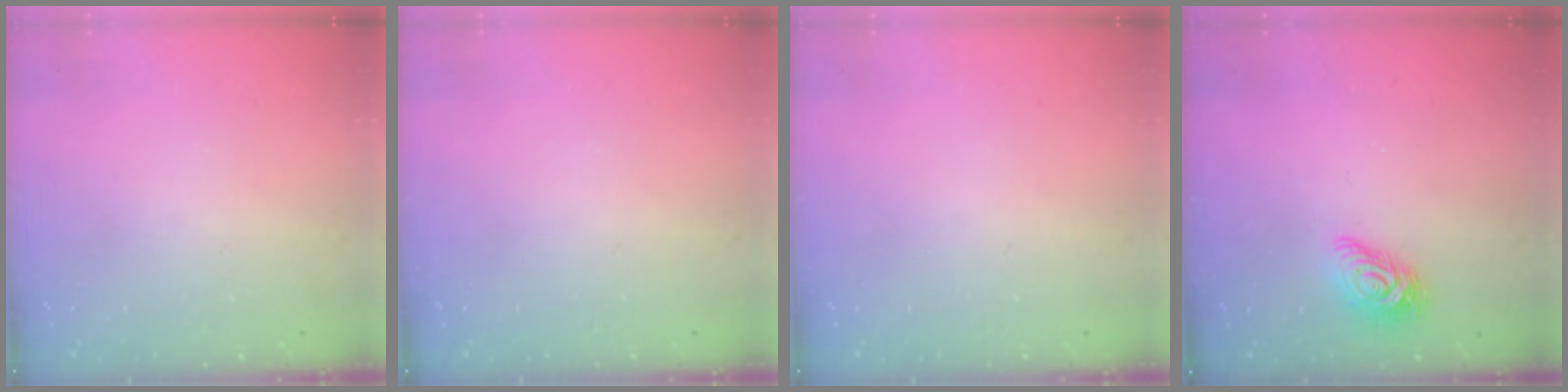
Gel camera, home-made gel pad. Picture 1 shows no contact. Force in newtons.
{"total": 0.0}
{"total": 0.0}
{"total": 9.0, "press": 9.0, "slide": 0.5}